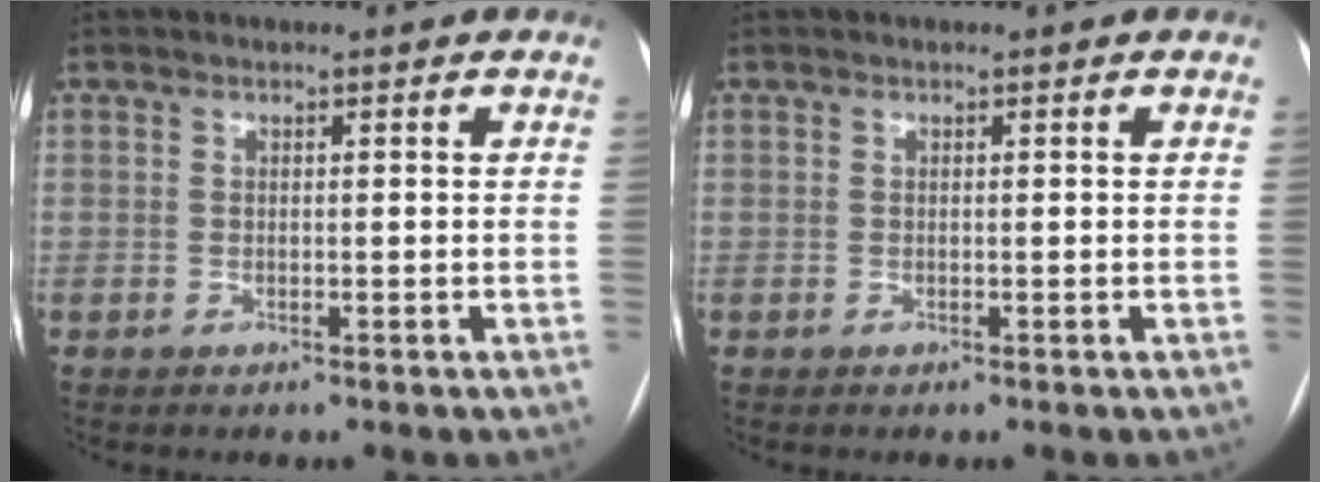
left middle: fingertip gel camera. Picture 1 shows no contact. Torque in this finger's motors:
{"motor_torque": [0.00, 0.00, 0.01, 0.00]}